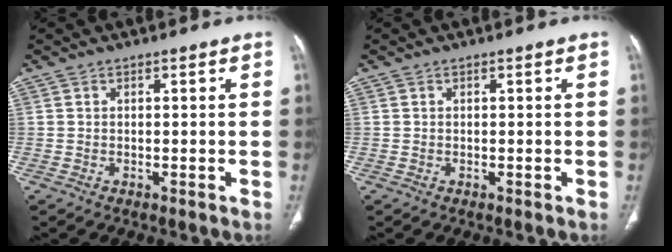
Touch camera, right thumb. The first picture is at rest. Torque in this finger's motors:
{"motor_torque": [-0.34, 0.48, -0.27, 0.21, 0.01]}